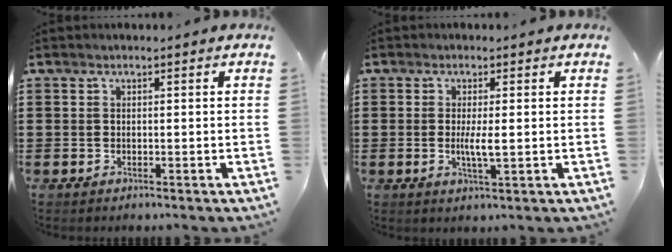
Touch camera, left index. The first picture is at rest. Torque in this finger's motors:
{"motor_torque": [0.81, 0.16, 0.12, 0.08]}